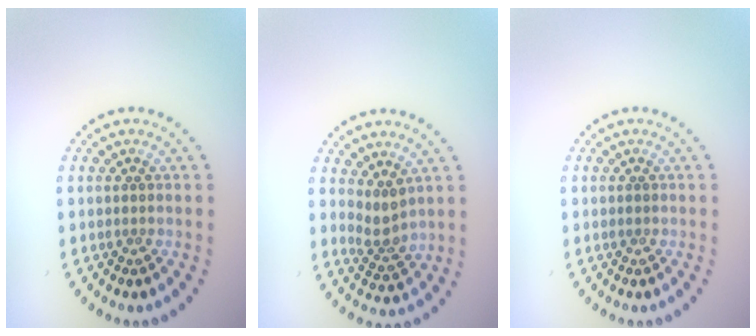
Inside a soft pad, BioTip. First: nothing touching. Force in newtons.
{"total": 2.2, "press": 1.6, "slide": 1.4}
{"total": 0.5, "press": 0.4, "slide": 0.3}